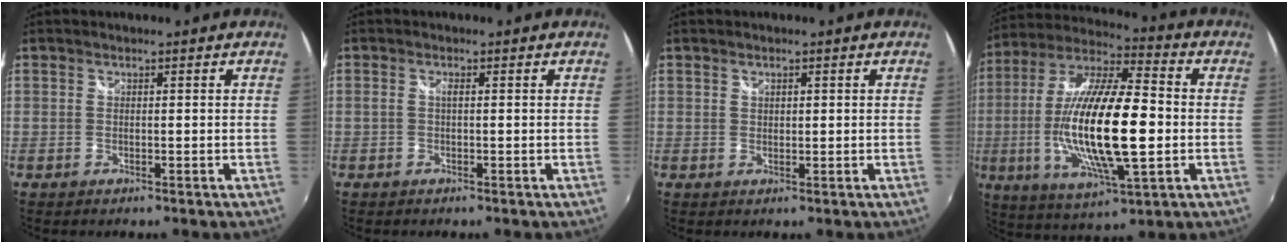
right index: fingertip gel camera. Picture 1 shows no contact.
{"total": 0.9, "force": [0.0, 0.0, 0.9], "torque": [-0.017, 0.002, -0.002]}
{"total": 0.9, "force": [0.5, 0.6, 0.4], "torque": [-0.005, 0.002, 0.009]}
{"total": 22.7, "force": [-2.5, 5.9, 21.8], "torque": [-0.419, -0.011, -0.046]}